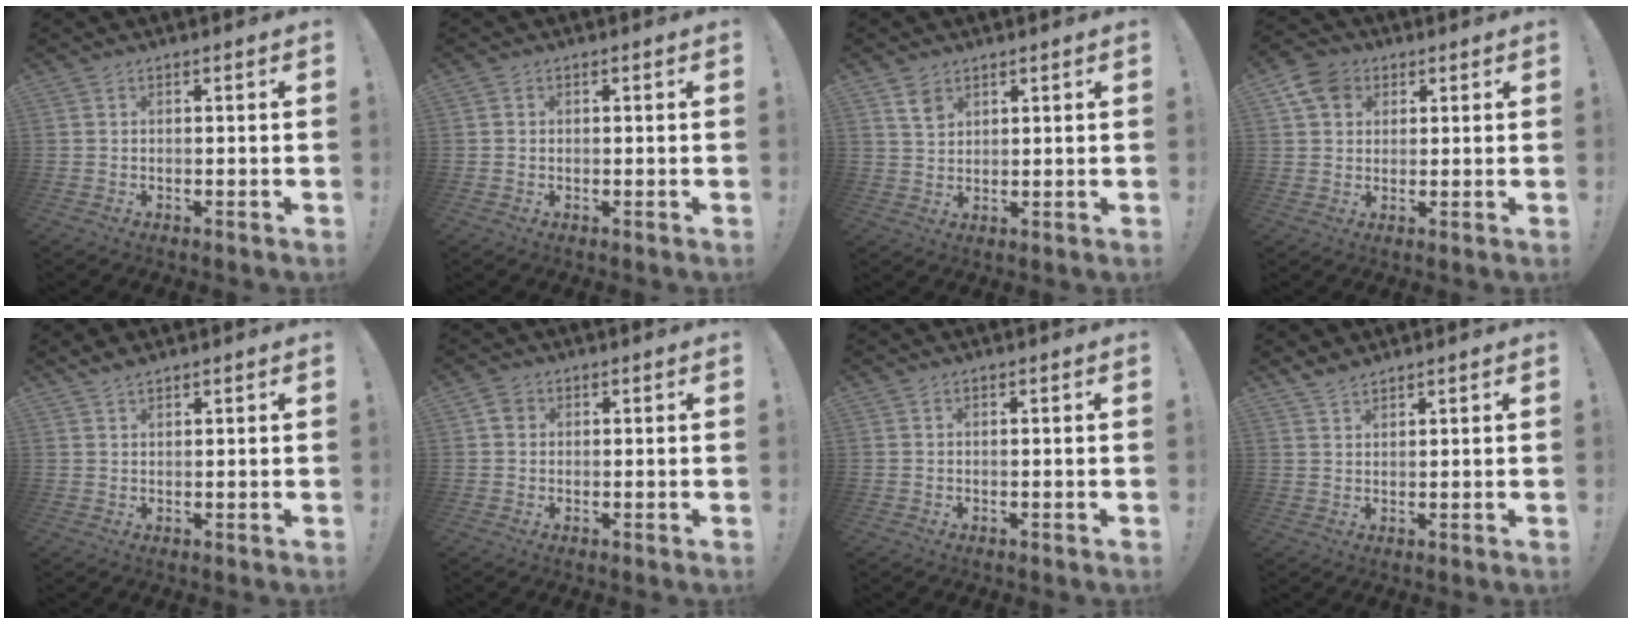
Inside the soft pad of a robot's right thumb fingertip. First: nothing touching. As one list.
[{"total": 0.7, "force": [0.0, 0.7, -0.1], "torque": [0.003, 0.003, 0.000]}, {"total": 4.7, "force": [3.1, 3.0, 1.9], "torque": [-0.014, -0.018, 0.055]}, {"total": 8.0, "force": [3.5, 6.5, 3.1], "torque": [-0.043, -0.010, 0.070]}, {"total": 2.3, "force": [2.0, 0.9, 0.7], "torque": [-0.012, -0.007, 0.038]}, {"total": 2.8, "force": [0.8, 2.5, 1.2], "torque": [-0.007, 0.001, 0.012]}, {"total": 0.0}, {"total": 3.0, "force": [2.7, 1.2, 0.5], "torque": [-0.001, -0.020, 0.050]}]